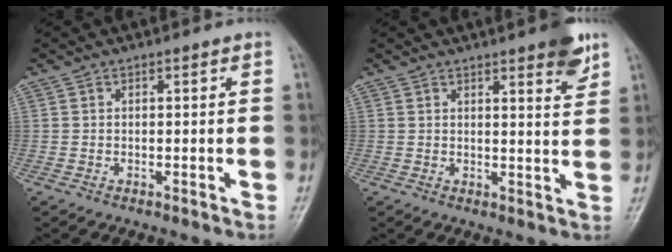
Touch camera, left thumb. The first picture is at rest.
{"total": 6.1, "force": [4.0, 1.2, 4.5], "torque": [-0.047, -0.022, 0.048]}